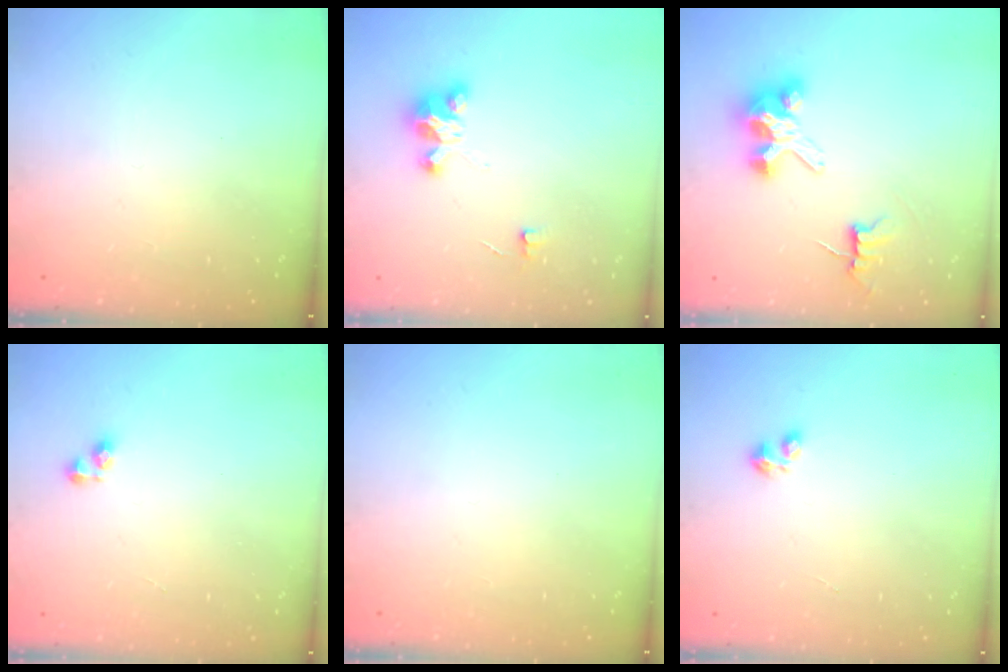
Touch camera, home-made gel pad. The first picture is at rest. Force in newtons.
{"total": 4.9, "press": 4.8, "slide": 0.2}
{"total": 6.9, "press": 6.9, "slide": 0.5}
{"total": 3.2, "press": 3.2, "slide": 0.6}
{"total": 0.0}
{"total": 1.5, "press": 1.5, "slide": 0.3}